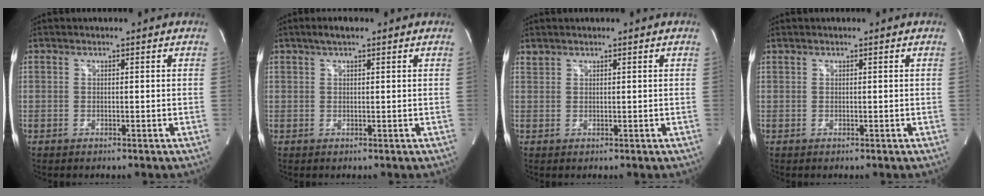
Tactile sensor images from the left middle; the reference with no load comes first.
{"total": 2.3, "force": [1.6, 0.5, 1.6], "torque": [-0.034, 0.012, 0.026]}
{"total": 0.9, "force": [0.9, 0.2, 0.0], "torque": [-0.006, 0.007, 0.022]}
{"total": 0.0}